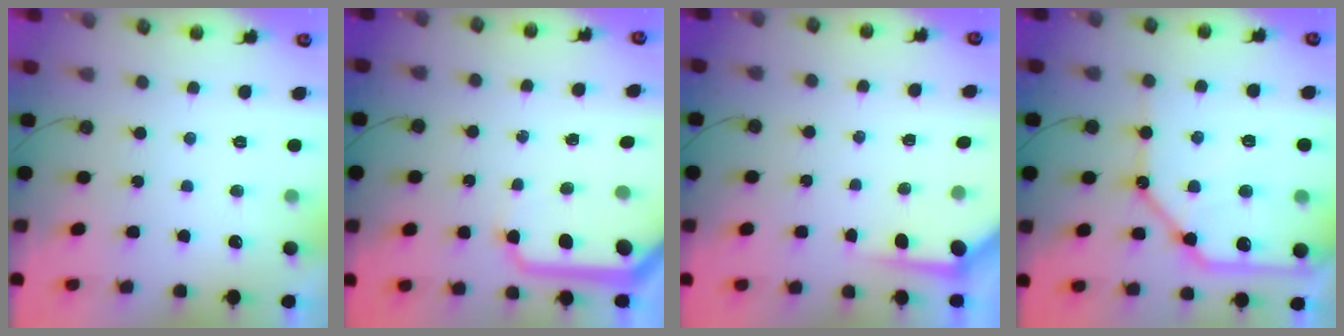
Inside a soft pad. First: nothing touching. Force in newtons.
{"total": 11.6, "press": 11.5, "slide": 1.4}
{"total": 3.5, "press": 3.4, "slide": 0.3}
{"total": 20.4, "press": 20.2, "slide": 2.5}